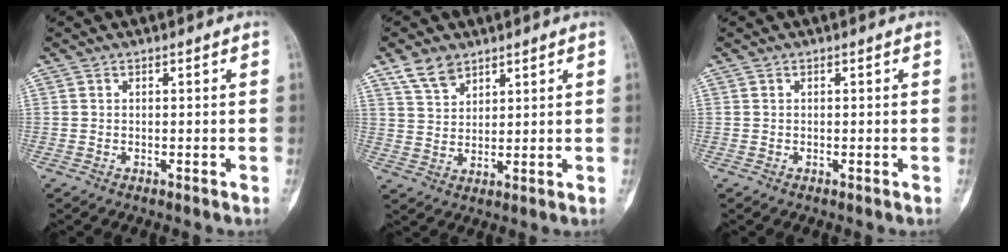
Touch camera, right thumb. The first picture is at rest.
{"total": 5.7, "force": [4.1, 3.3, 2.3], "torque": [-0.028, -0.019, 0.085]}
{"total": 0.0}